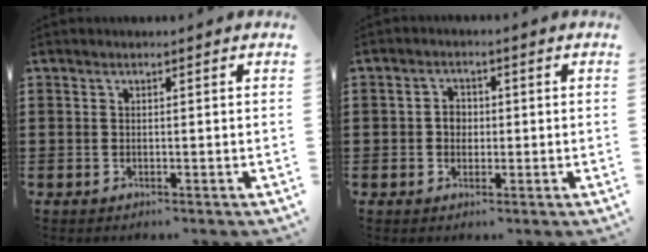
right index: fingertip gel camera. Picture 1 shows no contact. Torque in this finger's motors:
{"motor_torque": [0.29, 0.23, 0.27, 0.05]}